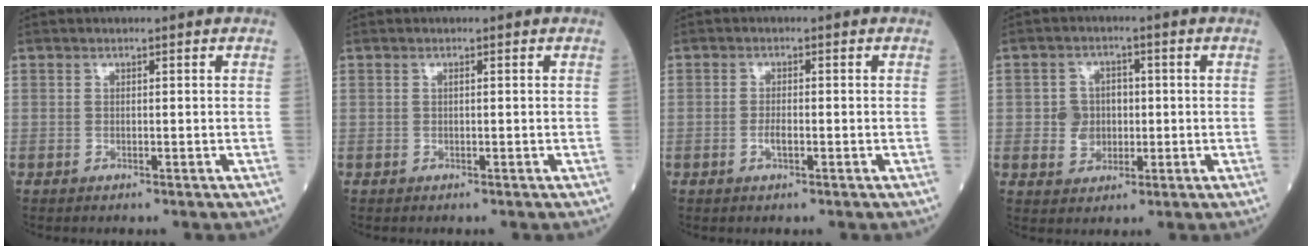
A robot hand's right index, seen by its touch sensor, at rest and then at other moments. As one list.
[{"total": 0.0}, {"total": 1.7, "force": [-0.6, 0.4, 1.5], "torque": [-0.026, 0.001, -0.010]}, {"total": 4.6, "force": [-0.1, 4.1, 2.1], "torque": [-0.036, 0.010, 0.001]}]